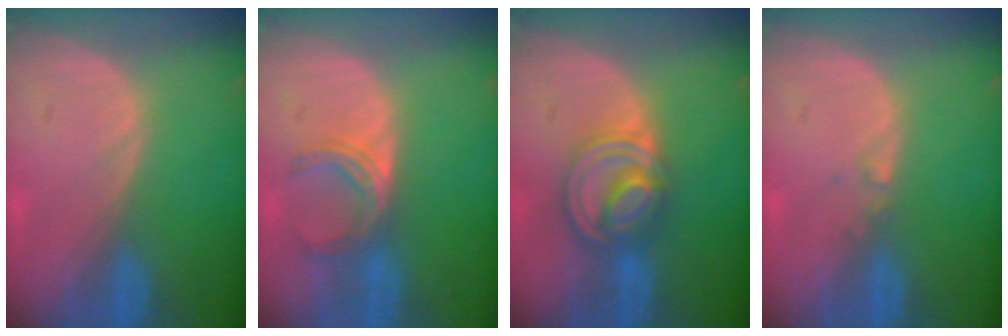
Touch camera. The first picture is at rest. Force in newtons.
{"total": 5.1, "press": 4.5, "slide": 2.4}
{"total": 8.0, "press": 6.9, "slide": 4.0}
{"total": 0.7, "press": 0.6, "slide": 0.4}